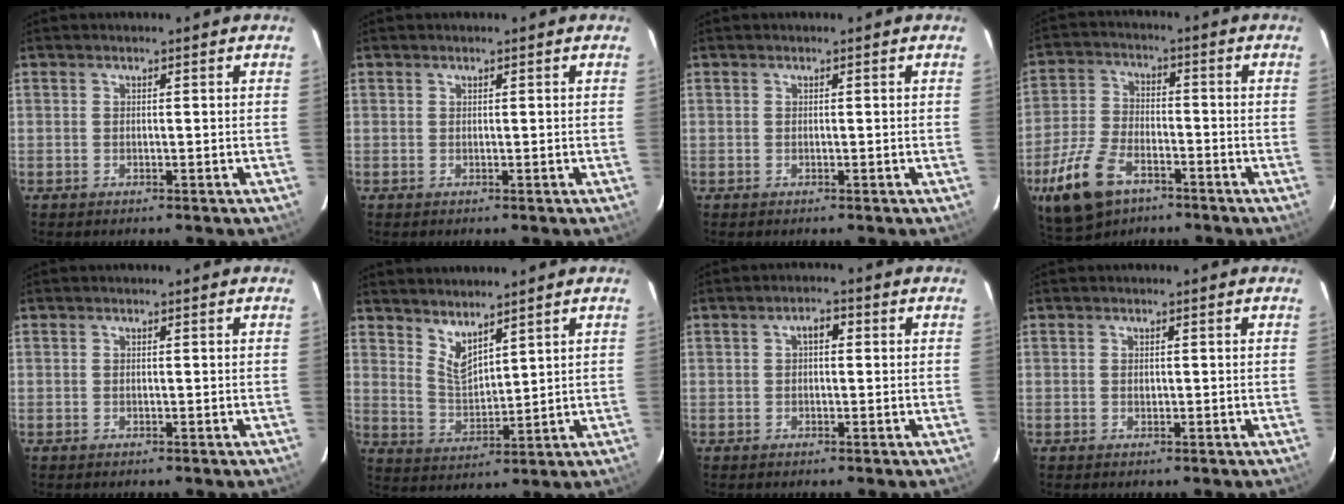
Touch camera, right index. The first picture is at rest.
{"total": 0.0}
{"total": 0.0}
{"total": 13.1, "force": [-7.7, 7.0, 8.0], "torque": [-0.193, -0.016, -0.144]}
{"total": 0.0}
{"total": 5.8, "force": [4.6, 1.8, 3.1], "torque": [-0.054, -0.012, 0.093]}
{"total": 2.5, "force": [0.5, 1.4, 2.0], "torque": [-0.034, 0.011, 0.008]}
{"total": 0.7, "force": [0.1, 0.5, 0.5], "torque": [-0.008, 0.003, 0.004]}